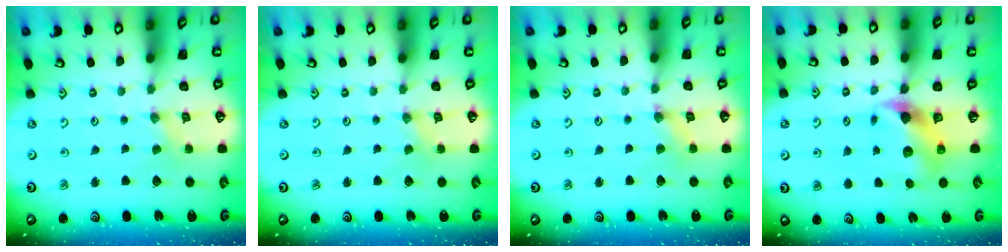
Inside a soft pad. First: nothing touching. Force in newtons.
{"total": 0.0}
{"total": 1.0, "press": 1.0, "slide": 0.3}
{"total": 7.3, "press": 7.3, "slide": 0.9}